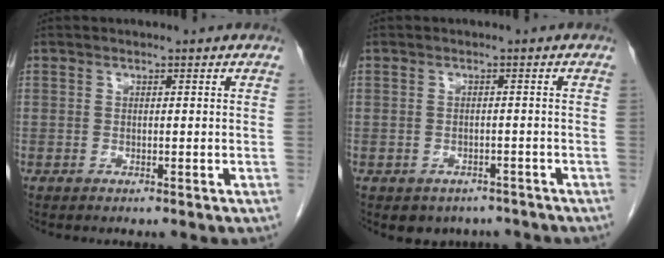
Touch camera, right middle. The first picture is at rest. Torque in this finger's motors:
{"motor_torque": [0.03, -0.02, 0.00, 0.01]}